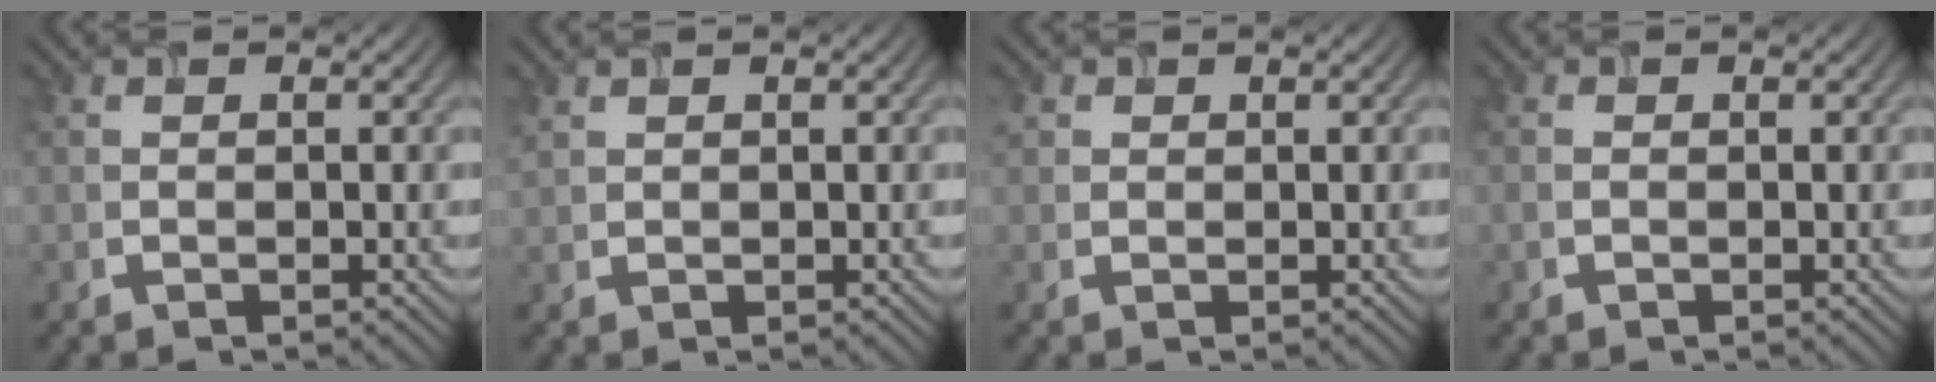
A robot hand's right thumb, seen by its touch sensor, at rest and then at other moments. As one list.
[{"total": 1.1, "force": [0.9, 0.5, 0.3], "torque": [-0.015, 0.004, 0.025]}, {"total": 1.0, "force": [0.6, 0.8, 0.1], "torque": [-0.002, 0.003, 0.013]}, {"total": 0.6, "force": [-0.1, 0.5, 0.4], "torque": [-0.010, -0.001, -0.002]}]